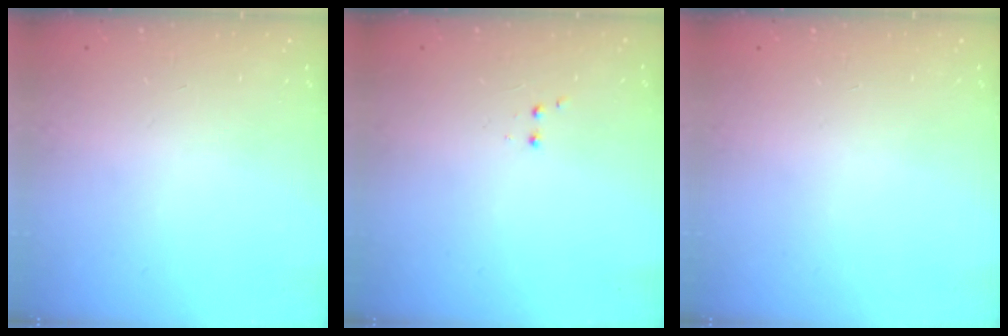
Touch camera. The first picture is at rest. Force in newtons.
{"total": 2.0, "press": 1.8, "slide": 0.9}
{"total": 0.0}